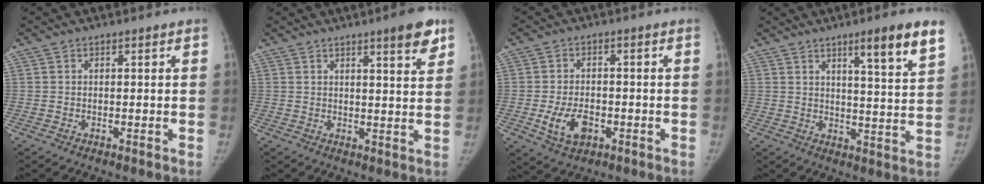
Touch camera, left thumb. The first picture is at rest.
{"total": 6.6, "force": [4.2, 1.0, 5.0], "torque": [-0.059, -0.023, 0.056]}
{"total": 7.0, "force": [-2.2, 4.4, 4.9], "torque": [-0.086, 0.007, -0.033]}
{"total": 10.4, "force": [6.5, 0.8, 8.1], "torque": [-0.107, -0.037, 0.092]}